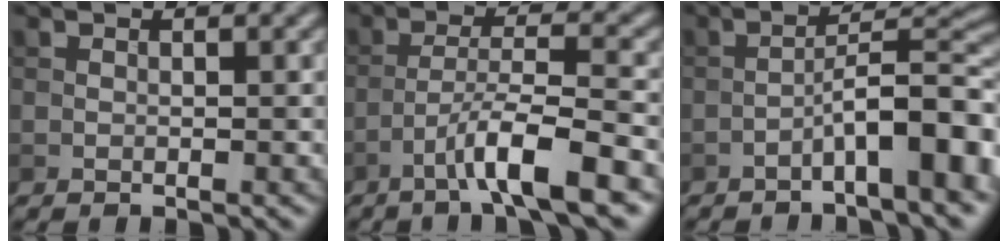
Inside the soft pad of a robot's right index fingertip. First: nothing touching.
{"total": 6.4, "force": [-3.8, 0.7, 5.1], "torque": [-0.082, 0.013, -0.067]}
{"total": 7.8, "force": [-3.6, 1.5, 6.7], "torque": [-0.097, 0.027, -0.063]}